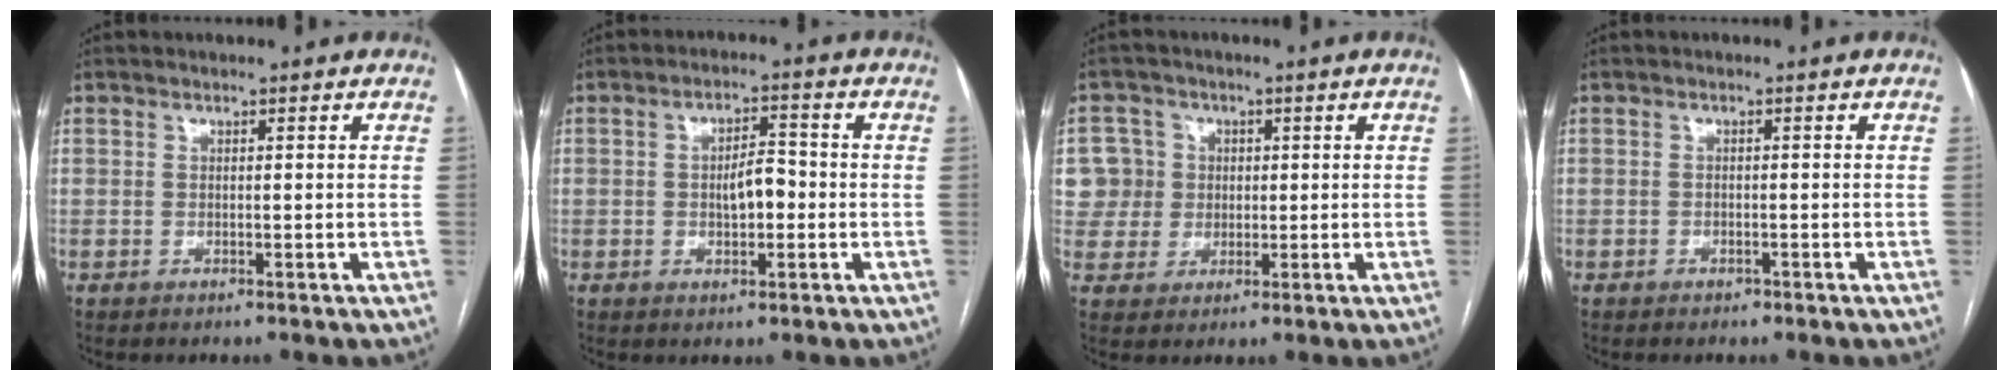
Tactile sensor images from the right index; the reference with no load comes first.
{"total": 4.8, "force": [-0.6, 2.0, 4.3], "torque": [-0.072, 0.009, -0.008]}
{"total": 6.8, "force": [1.2, 6.7, 0.2], "torque": [-0.001, 0.023, 0.027]}
{"total": 0.9, "force": [-0.6, 0.5, 0.3], "torque": [-0.008, 0.001, -0.009]}